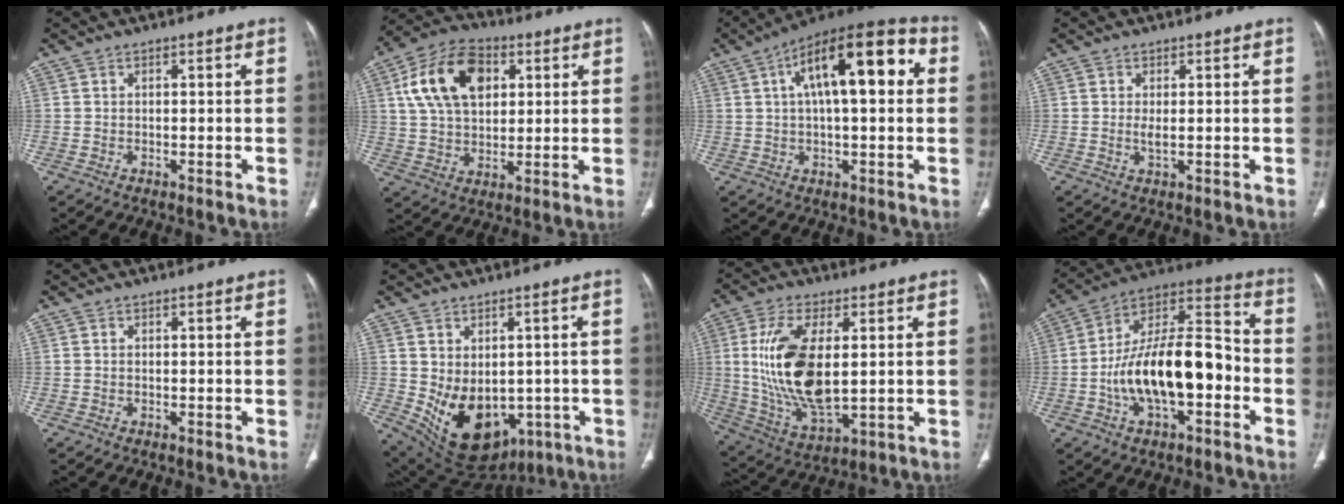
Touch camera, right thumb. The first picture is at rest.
{"total": 15.9, "force": [5.0, 10.2, 11.1], "torque": [-0.184, 0.003, 0.090]}
{"total": 19.0, "force": [4.5, 7.2, 17.0], "torque": [-0.244, 0.032, 0.060]}
{"total": 1.6, "force": [0.2, 0.3, 1.6], "torque": [-0.037, -0.006, 0.006]}
{"total": 0.0}
{"total": 15.1, "force": [-2.8, 10.7, 10.3], "torque": [-0.146, -0.006, -0.003]}
{"total": 17.5, "force": [2.1, 8.1, 15.4], "torque": [-0.306, -0.019, 0.052]}
{"total": 20.6, "force": [-4.4, 9.6, 17.7], "torque": [-0.292, 0.048, -0.074]}